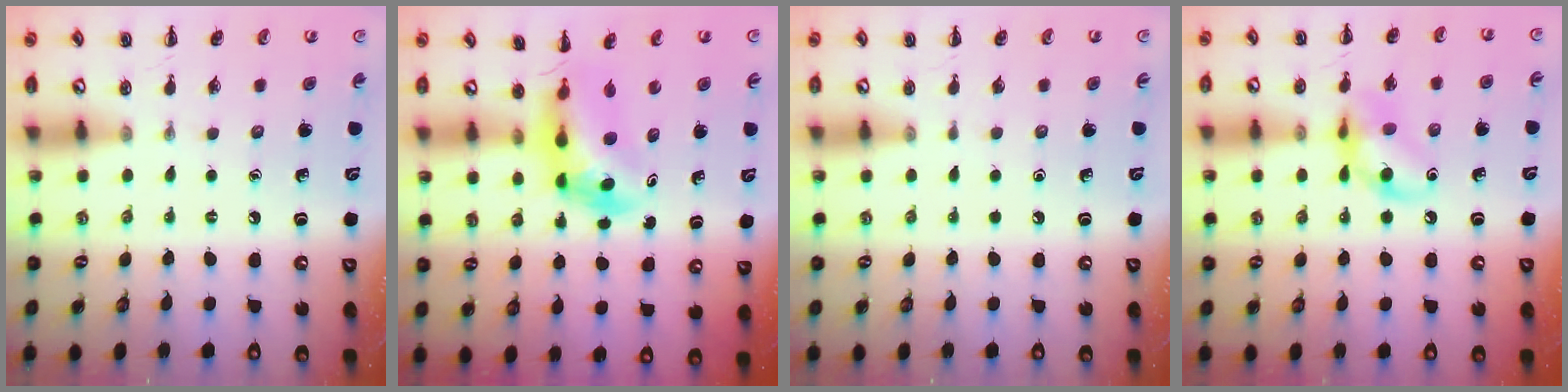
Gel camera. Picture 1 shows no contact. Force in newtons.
{"total": 4.8, "press": 4.5, "slide": 1.4}
{"total": 0.0}
{"total": 12.5, "press": 12.3, "slide": 2.1}